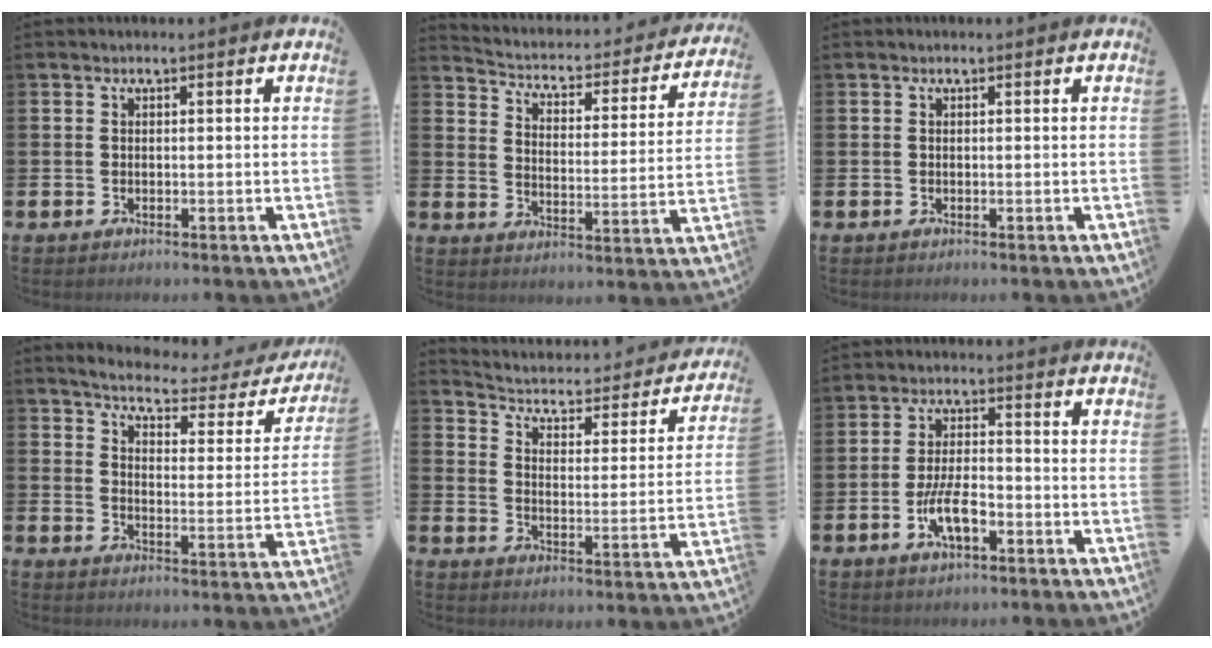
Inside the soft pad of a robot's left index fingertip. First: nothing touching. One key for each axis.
{"total": 3.8, "fx": 3.3, "fy": 1.5, "fz": 1.2, "tx": -0.046, "ty": -0.034, "tz": 0.044}
{"total": 0.0}
{"total": 4.5, "fx": 4.1, "fy": 1.0, "fz": 1.5, "tx": -0.044, "ty": -0.035, "tz": 0.061}
{"total": 3.9, "fx": 3.2, "fy": 1.6, "fz": 1.3, "tx": -0.050, "ty": -0.033, "tz": 0.043}
{"total": 5.7, "fx": -2.2, "fy": 2.3, "fz": 4.7, "tx": -0.085, "ty": 0.003, "tz": -0.044}